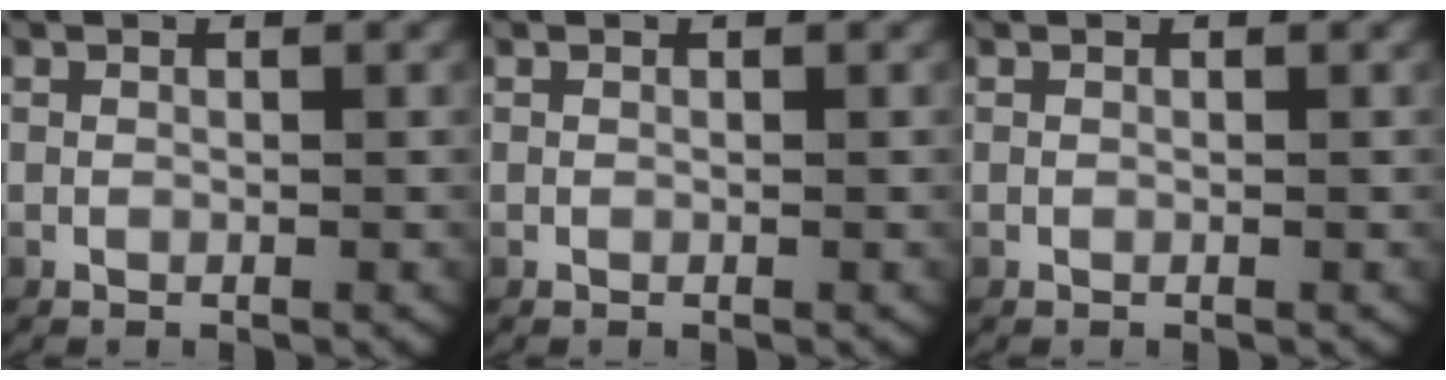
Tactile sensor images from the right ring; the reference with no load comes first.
{"total": 0.0}
{"total": 0.0}